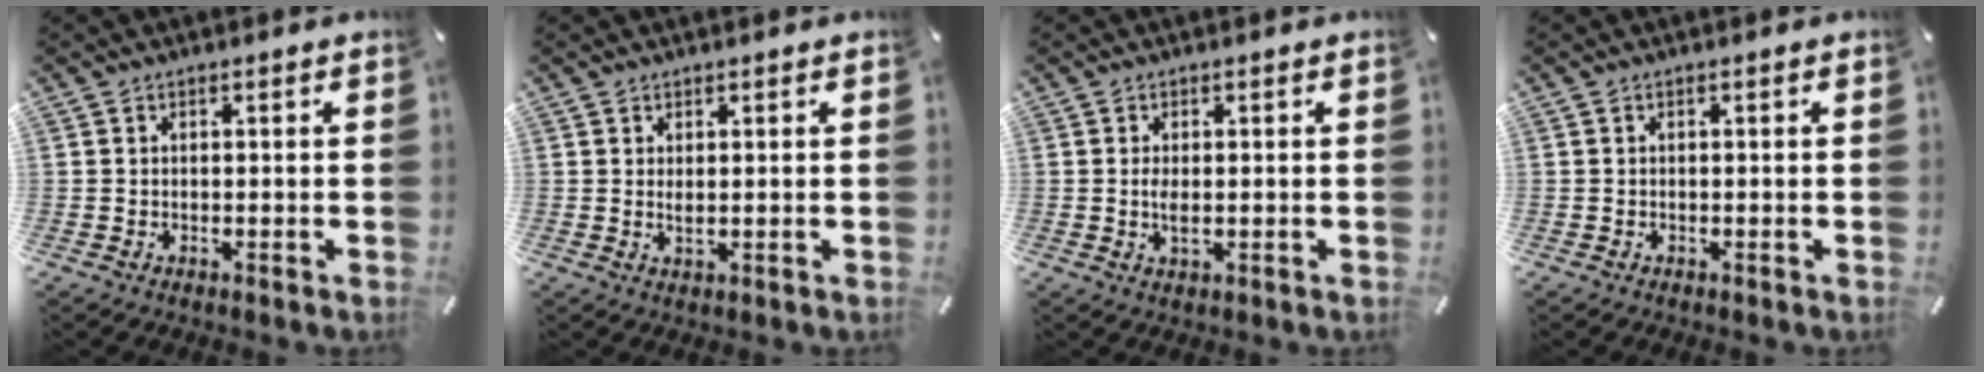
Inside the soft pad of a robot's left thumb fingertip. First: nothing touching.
{"total": 1.7, "force": [0.5, 0.5, 1.5], "torque": [-0.023, -0.004, 0.007]}
{"total": 2.6, "force": [-0.1, 1.1, 2.4], "torque": [-0.046, -0.005, -0.006]}
{"total": 0.0}